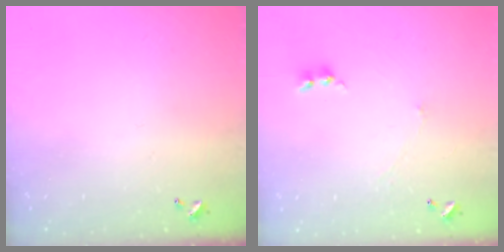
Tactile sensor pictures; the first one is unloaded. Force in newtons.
{"total": 1.1, "press": 0.9, "slide": 0.6}